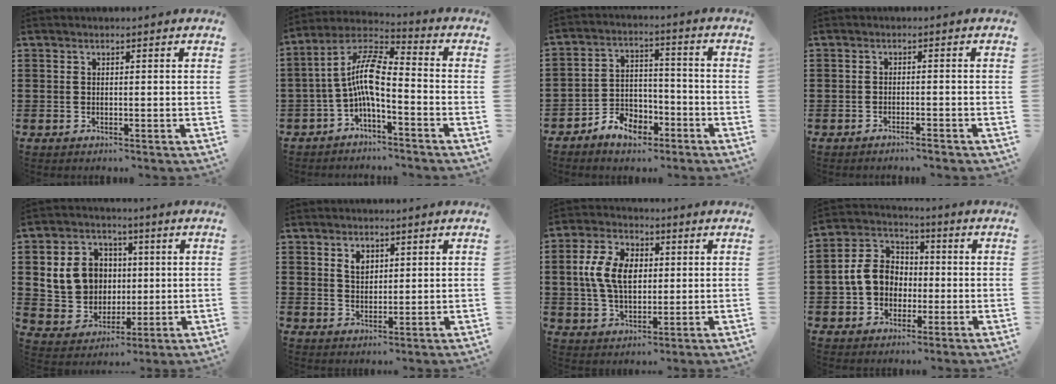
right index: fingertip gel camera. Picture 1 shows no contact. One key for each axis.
{"total": 8.3, "fx": -1.8, "fy": 2.1, "fz": 7.8, "tx": -0.179, "ty": -0.011, "tz": -0.044}
{"total": 5.4, "fx": -4.0, "fy": 3.2, "fz": 1.6, "tx": -0.030, "ty": 0.018, "tz": -0.075}
{"total": 1.2, "fx": -1.2, "fy": -0.1, "fz": 0.4, "tx": -0.009, "ty": 0.000, "tz": -0.022}
{"total": 9.2, "fx": 1.8, "fy": 8.2, "fz": 3.6, "tx": -0.104, "ty": 0.018, "tz": 0.038}
{"total": 2.6, "fx": 1.5, "fy": 1.7, "fz": 1.3, "tx": -0.032, "ty": 0.005, "tz": 0.027}
{"total": 8.6, "fx": 0.9, "fy": 5.7, "fz": 6.4, "tx": -0.160, "ty": 0.011, "tz": 0.008}
{"total": 8.0, "fx": -0.7, "fy": 6.9, "fz": 4.0, "tx": -0.112, "ty": 0.016, "tz": -0.014}